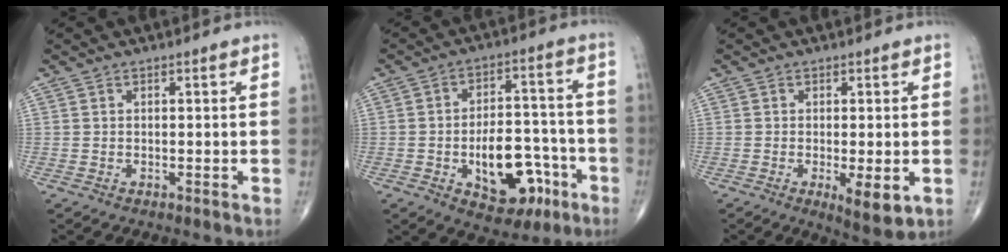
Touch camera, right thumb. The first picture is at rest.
{"total": 14.7, "force": [-5.4, 8.4, 10.7], "torque": [-0.122, 0.044, -0.070]}
{"total": 5.9, "force": [-1.6, 1.9, 5.4], "torque": [-0.085, -0.018, -0.021]}